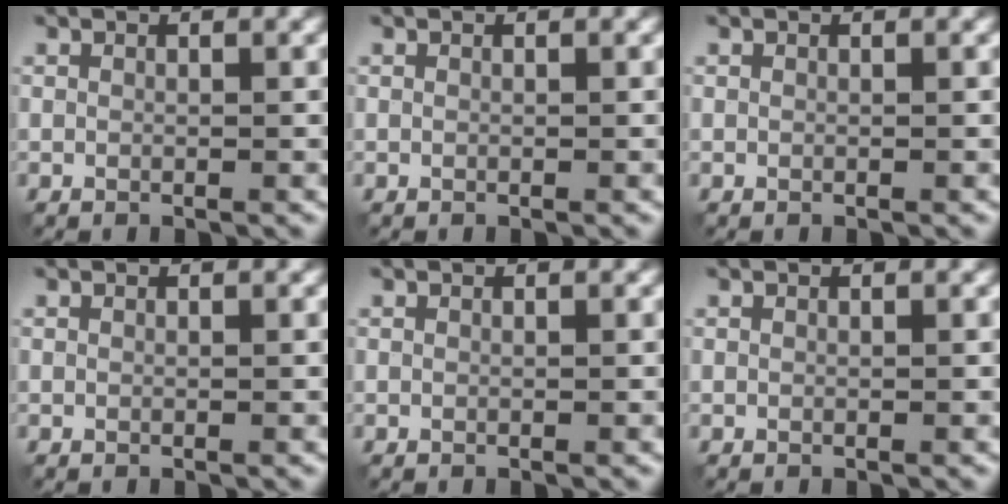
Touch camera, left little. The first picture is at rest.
{"total": 0.0}
{"total": 0.0}
{"total": 0.0}
{"total": 0.0}
{"total": 0.0}